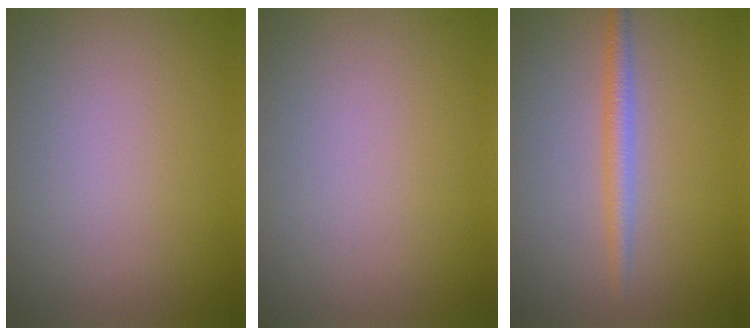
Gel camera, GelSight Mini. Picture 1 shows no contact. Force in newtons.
{"total": 0.0}
{"total": 1.9, "press": 1.9, "slide": 0.2}